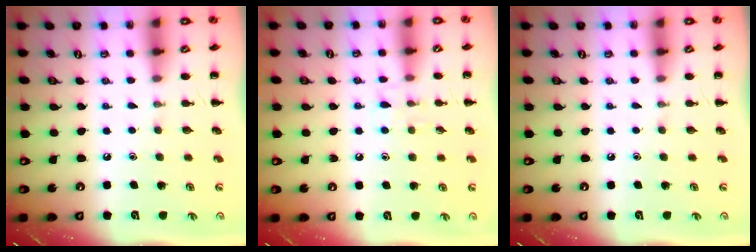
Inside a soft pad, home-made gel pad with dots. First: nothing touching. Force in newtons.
{"total": 6.3, "press": 5.9, "slide": 2.3}
{"total": 0.0}